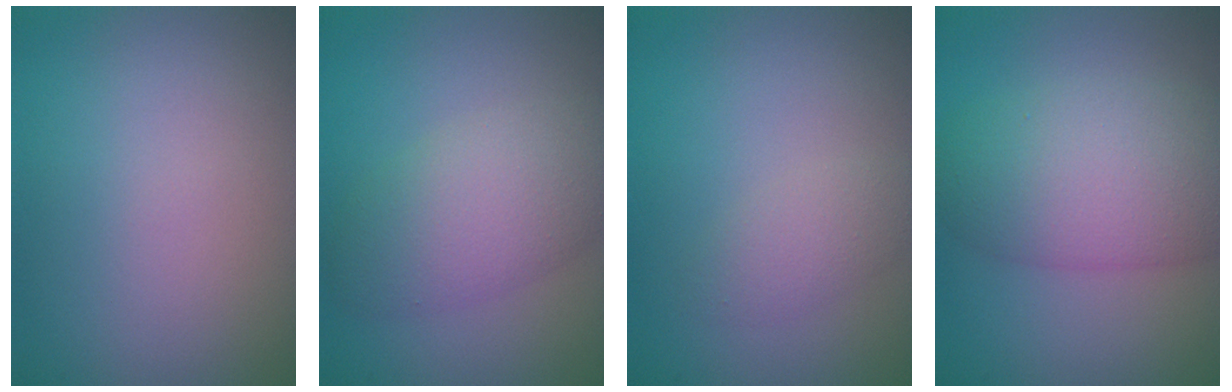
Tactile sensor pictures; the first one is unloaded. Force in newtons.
{"total": 3.8, "press": 3.8, "slide": 0.3}
{"total": 1.7, "press": 1.7, "slide": 0.1}
{"total": 7.6, "press": 7.6, "slide": 0.2}